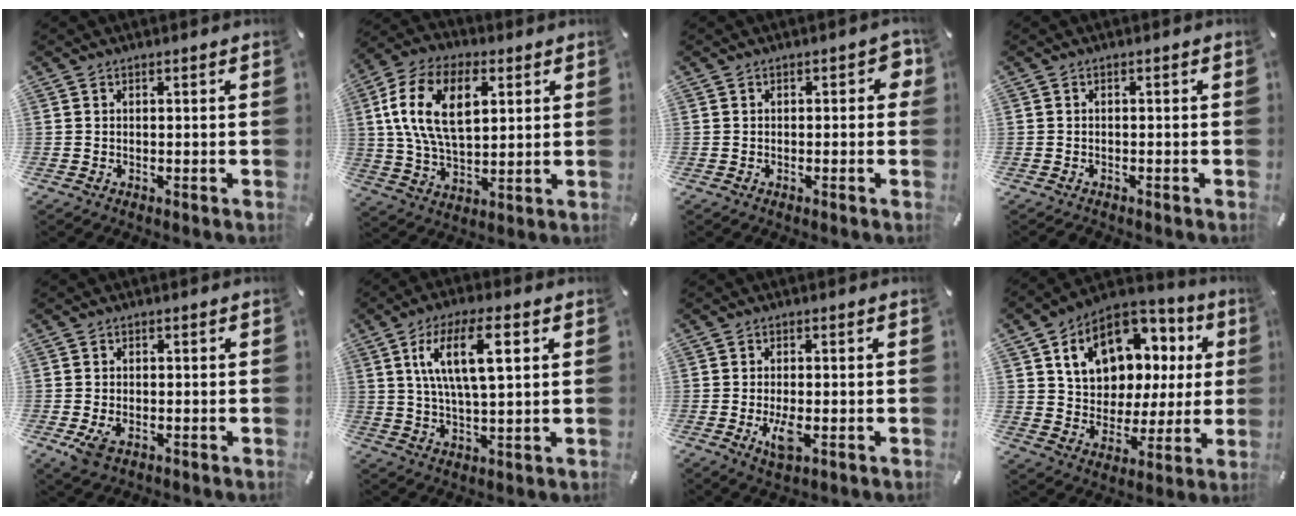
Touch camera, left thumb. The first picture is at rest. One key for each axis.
{"total": 15.7, "fx": 4.8, "fy": 9.2, "fz": 11.8, "tx": -0.256, "ty": 0.005, "tz": 0.079}
{"total": 3.5, "fx": 0.3, "fy": 2.0, "fz": 2.9, "tx": -0.040, "ty": 0.005, "tz": 0.001}
{"total": 0.9, "fx": -0.8, "fy": 0.4, "fz": 0.3, "tx": -0.006, "ty": 0.000, "tz": -0.016}
{"total": 3.0, "fx": -1.1, "fy": 1.9, "fz": 2.1, "tx": -0.048, "ty": -0.001, "tz": -0.019}
{"total": 12.4, "fx": 4.6, "fy": 4.0, "fz": 10.8, "tx": -0.211, "ty": 0.000, "tz": 0.072}
{"total": 5.3, "fx": -1.2, "fy": 2.1, "fz": 4.7, "tx": -0.103, "ty": -0.008, "tz": -0.022}
{"total": 15.9, "fx": 6.7, "fy": 11.7, "fz": 8.5, "tx": -0.145, "ty": -0.029, "tz": 0.125}